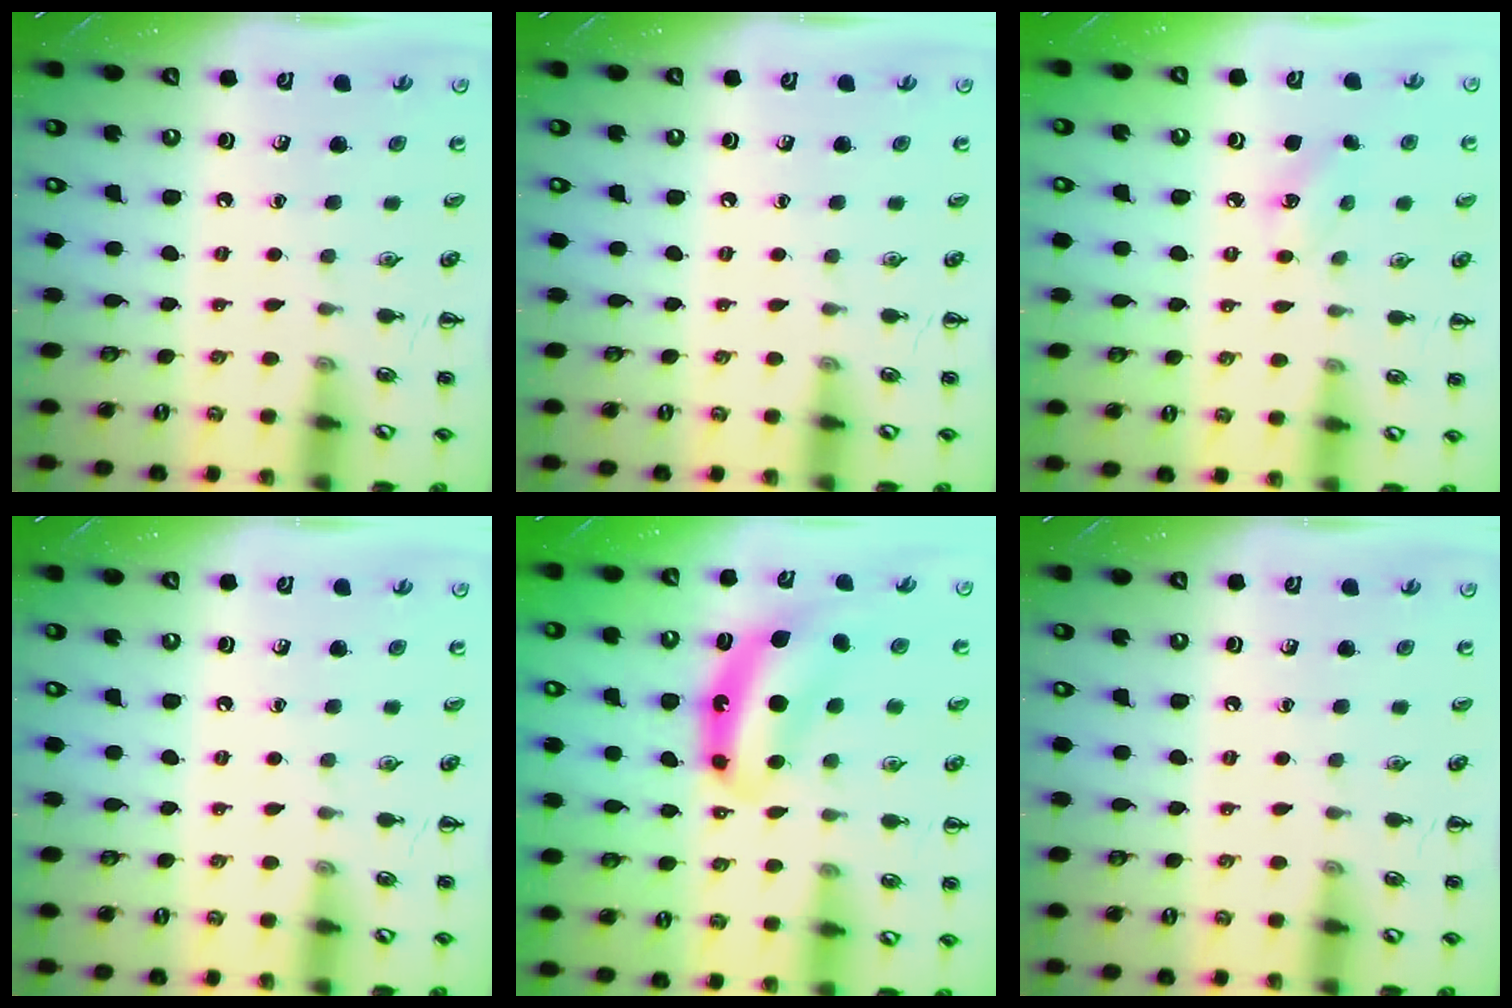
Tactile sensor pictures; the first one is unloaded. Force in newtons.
{"total": 0.0}
{"total": 5.1, "press": 5.0, "slide": 1.0}
{"total": 0.0}
{"total": 8.4, "press": 8.2, "slide": 1.8}
{"total": 0.0}